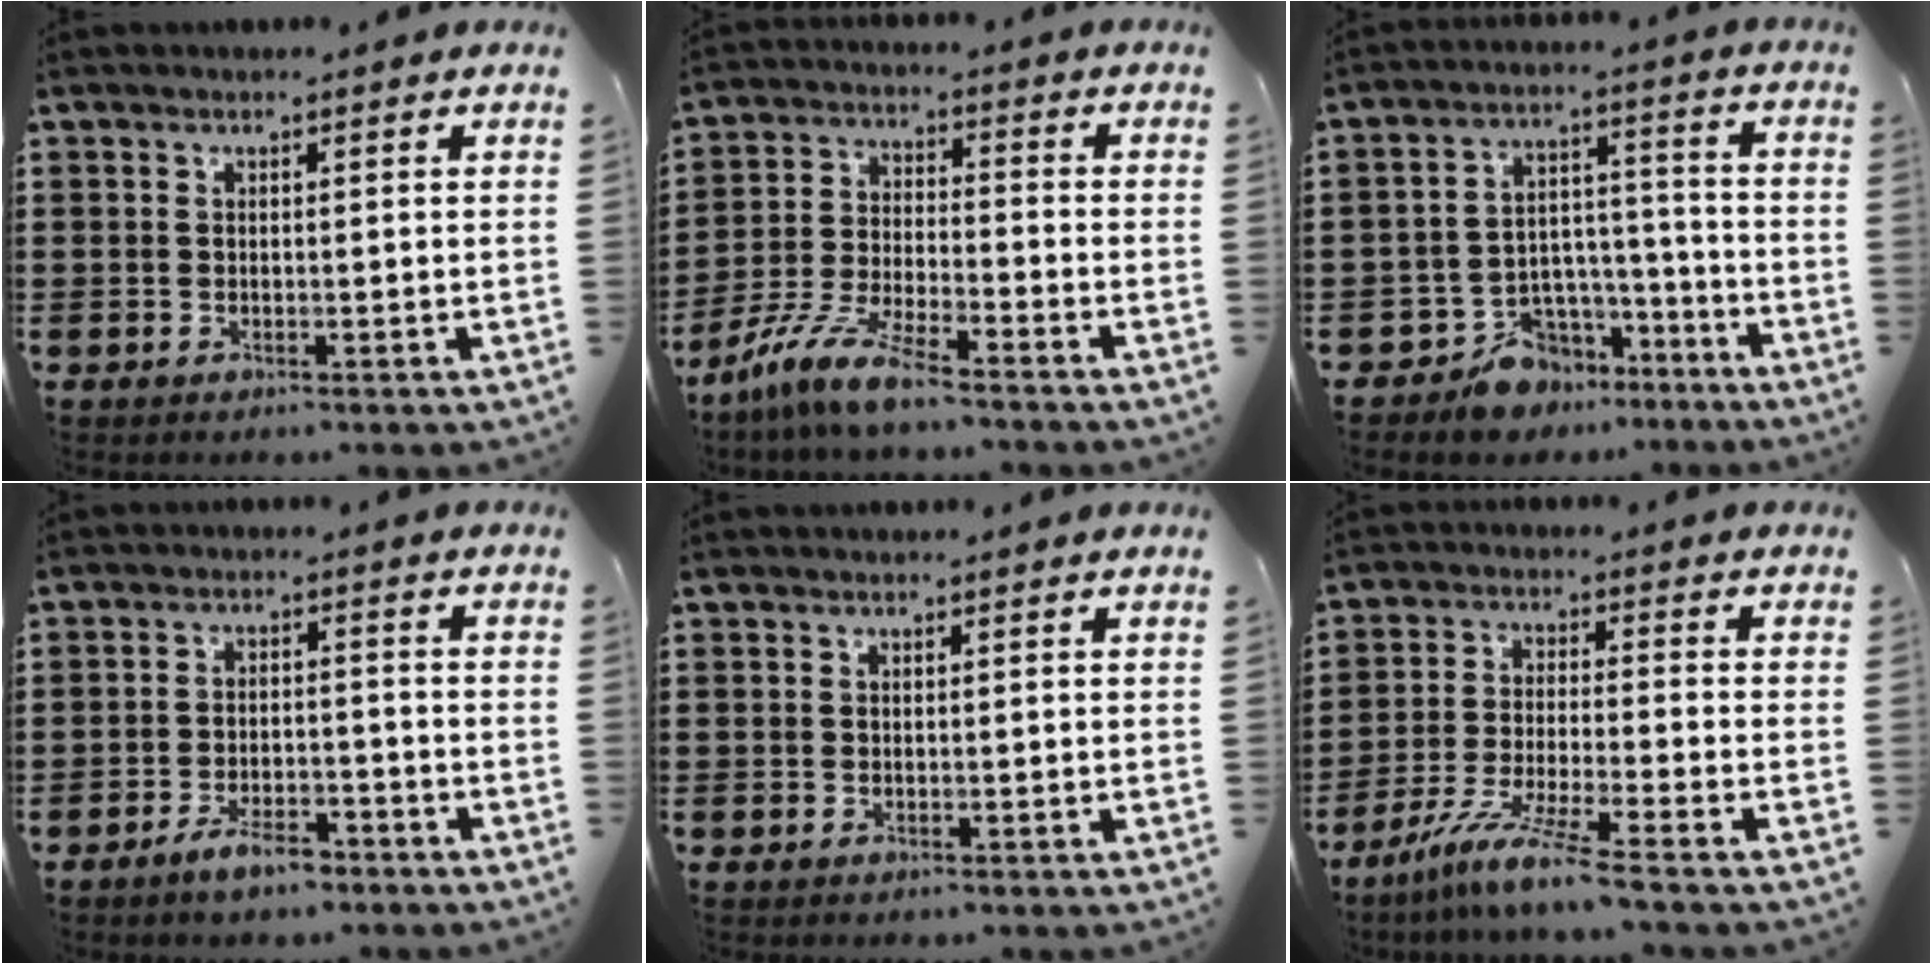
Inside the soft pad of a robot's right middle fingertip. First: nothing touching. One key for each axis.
{"total": 8.1, "fx": -7.0, "fy": 0.4, "fz": 4.1, "tx": -0.101, "ty": -0.006, "tz": -0.144}
{"total": 7.3, "fx": -6.4, "fy": 3.4, "fz": 0.3, "tx": -0.014, "ty": 0.021, "tz": -0.124}
{"total": 4.7, "fx": -3.8, "fy": 1.5, "fz": 2.3, "tx": -0.050, "ty": 0.006, "tz": -0.074}
{"total": 0.0}
{"total": 7.8, "fx": -6.5, "fy": -0.5, "fz": 4.3, "tx": -0.094, "ty": -0.018, "tz": -0.128}